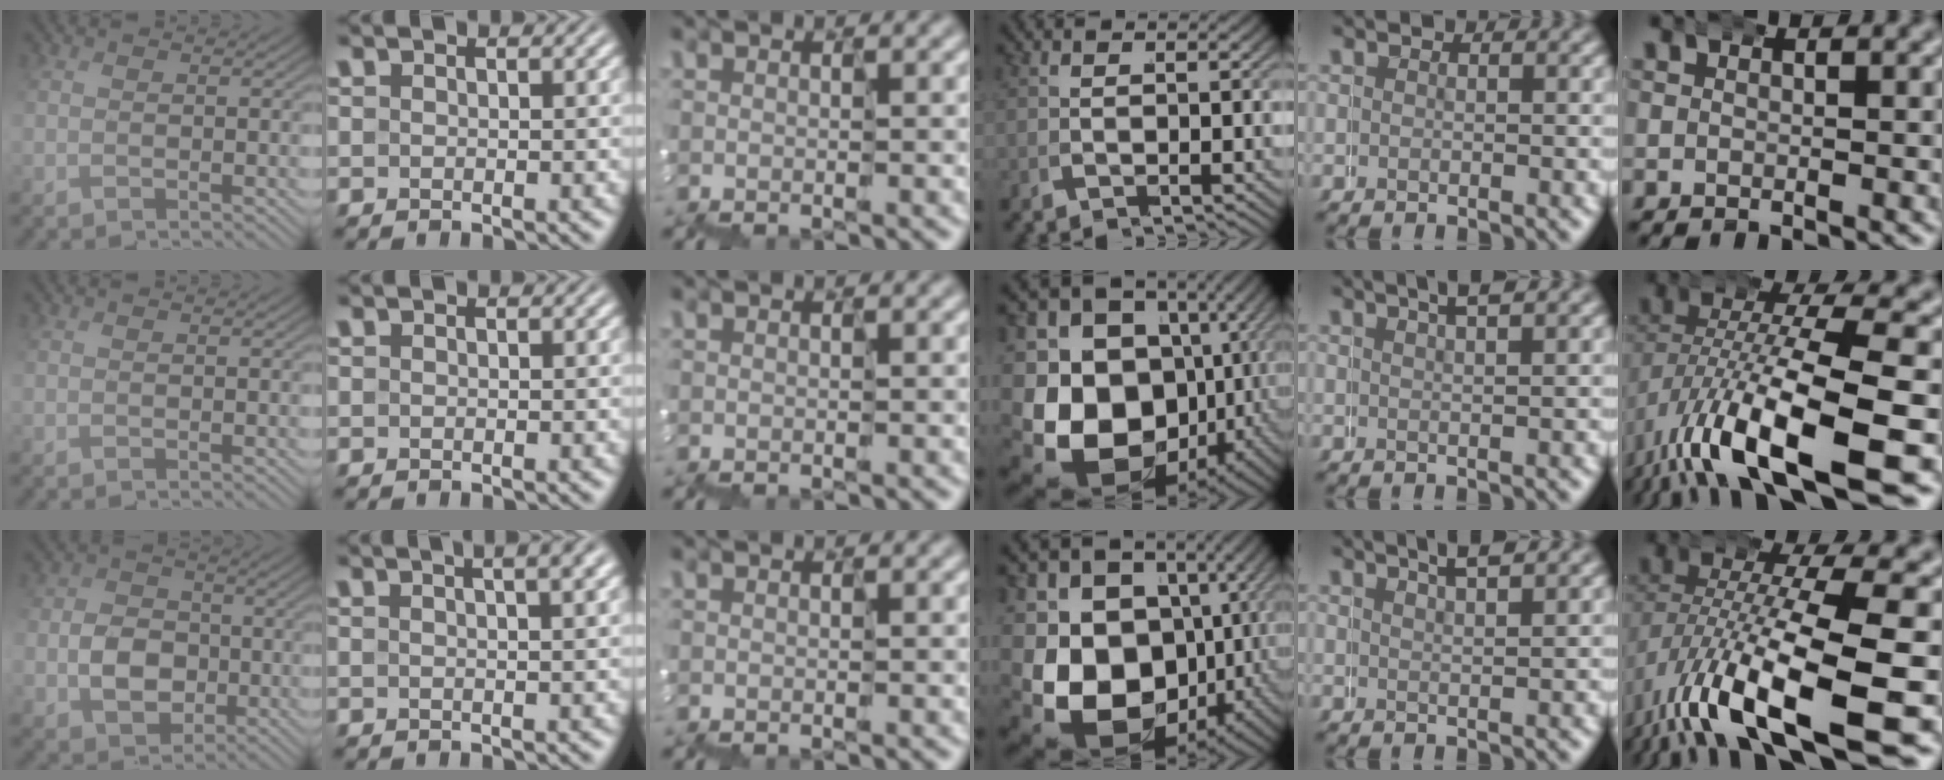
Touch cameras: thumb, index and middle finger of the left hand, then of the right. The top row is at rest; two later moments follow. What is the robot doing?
{"motion": "wrap", "object": "cloth"}